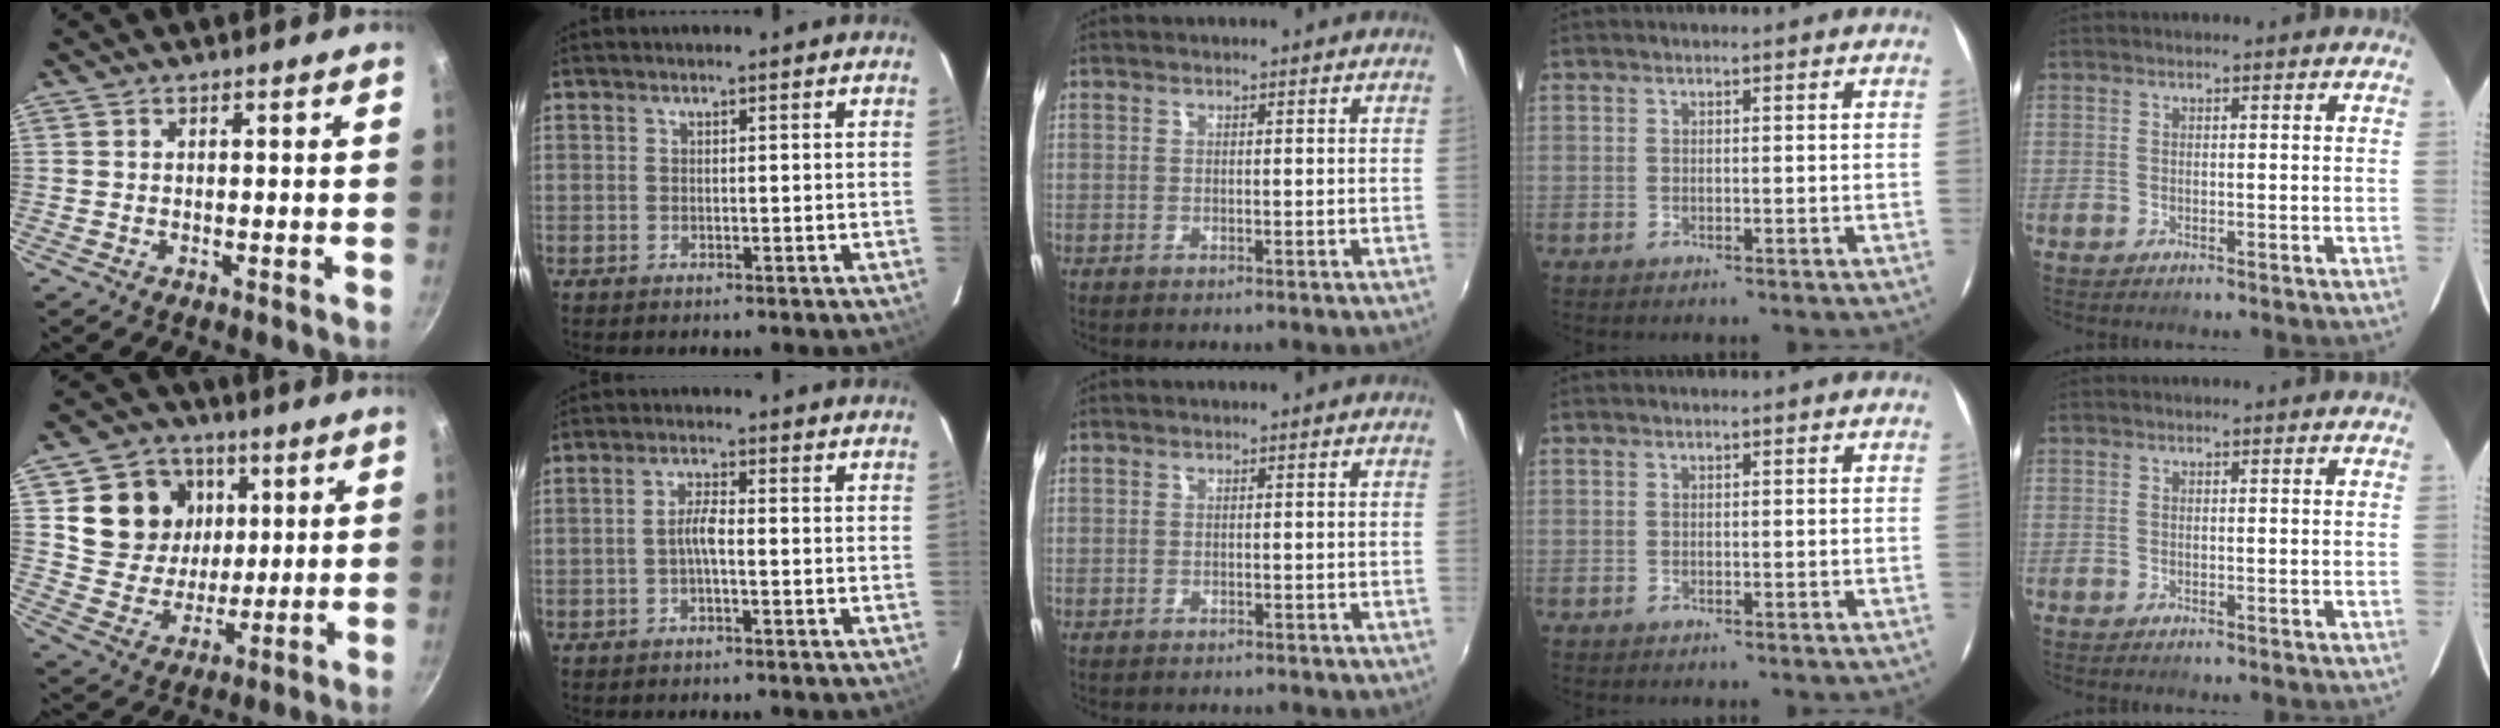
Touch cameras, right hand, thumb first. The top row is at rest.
{"thumb": {"total": 14.7, "force": [4.6, 12.6, 5.9], "torque": [-0.073, -0.016, 0.085]}, "index": {"total": 2.7, "force": [-0.9, 0.4, 2.6], "torque": [-0.053, 0.007, -0.018]}, "middle": {"total": 1.1, "force": [-1.0, 0.5, 0.0], "torque": [-0.006, -0.002, -0.017]}}